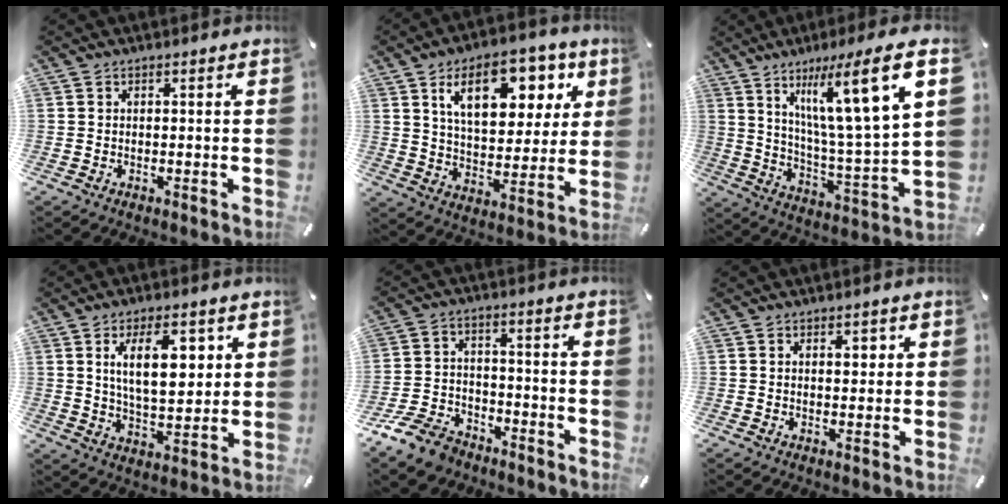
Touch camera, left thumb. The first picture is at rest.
{"total": 17.2, "force": [8.2, 9.5, 11.8], "torque": [-0.172, -0.019, 0.135]}
{"total": 17.7, "force": [10.2, 2.7, 14.2], "torque": [-0.241, -0.047, 0.152]}
{"total": 13.2, "force": [5.0, 6.4, 10.4], "torque": [-0.171, -0.005, 0.081]}
{"total": 9.9, "force": [-7.7, 5.2, 3.4], "torque": [-0.065, 0.045, -0.144]}
{"total": 2.5, "force": [0.9, 1.6, 1.7], "torque": [-0.013, -0.003, 0.007]}